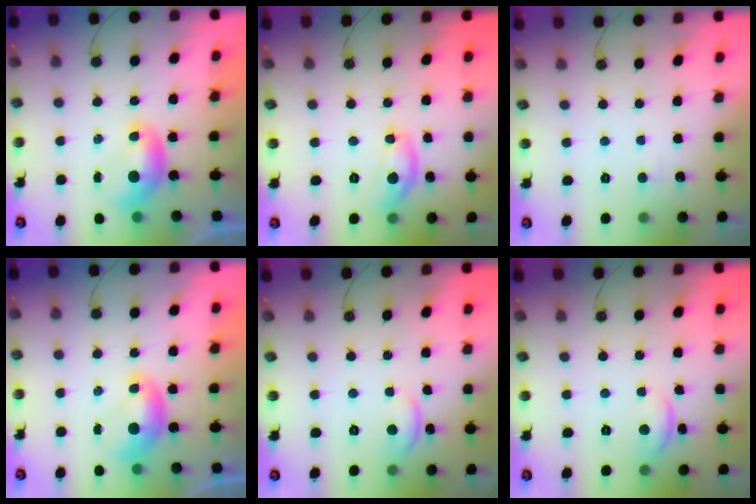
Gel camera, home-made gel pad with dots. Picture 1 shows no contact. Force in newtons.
{"total": 7.2, "press": 7.2, "slide": 0.4}
{"total": 2.6, "press": 2.5, "slide": 0.4}
{"total": 0.0}
{"total": 1.4, "press": 1.3, "slide": 0.5}
{"total": 1.2, "press": 1.1, "slide": 0.6}